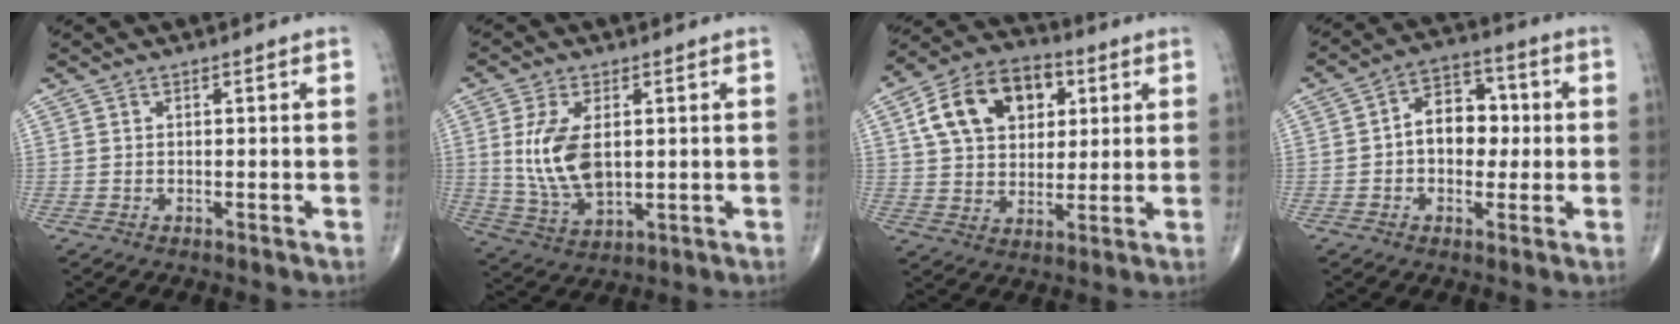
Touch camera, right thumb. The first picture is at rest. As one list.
[{"total": 11.4, "force": [1.5, 6.2, 9.4], "torque": [-0.183, -0.013, 0.040]}, {"total": 16.1, "force": [5.3, 11.1, 10.4], "torque": [-0.152, 0.005, 0.087]}, {"total": 9.9, "force": [0.2, 7.1, 6.9], "torque": [-0.070, 0.025, -0.007]}]